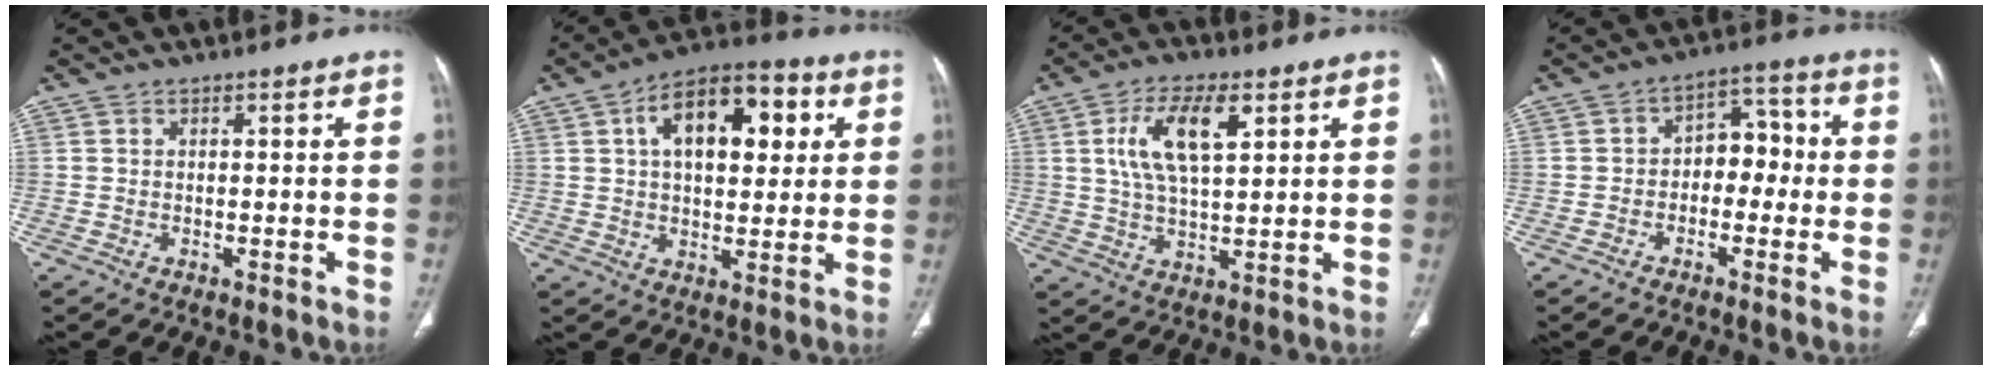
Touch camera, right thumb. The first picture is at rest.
{"total": 16.1, "force": [4.7, 8.8, 12.6], "torque": [-0.159, 0.014, 0.068]}
{"total": 11.0, "force": [3.8, 4.7, 9.1], "torque": [-0.172, -0.005, 0.073]}
{"total": 7.4, "force": [-1.0, 5.3, 5.1], "torque": [-0.037, 0.038, -0.030]}